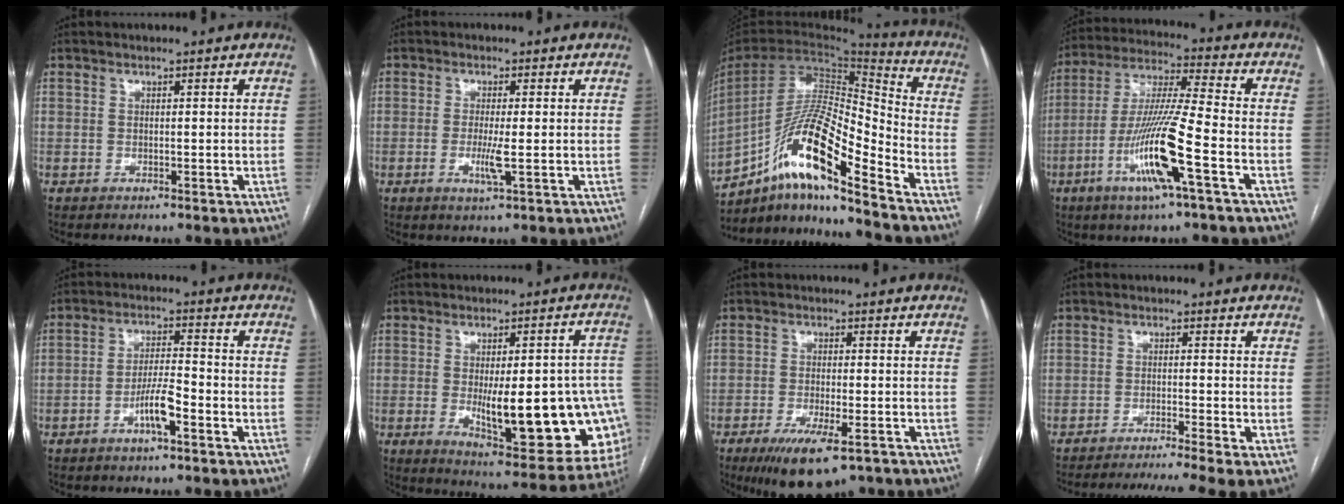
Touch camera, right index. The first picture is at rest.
{"total": 3.5, "force": [-0.7, 0.0, 3.4], "torque": [-0.069, -0.008, -0.013]}
{"total": 18.3, "force": [-11.8, 1.9, 13.9], "torque": [-0.283, 0.000, -0.215]}
{"total": 14.6, "force": [-5.6, -0.3, 13.5], "torque": [-0.273, -0.012, -0.111]}
{"total": 5.6, "force": [-2.7, 0.7, 4.8], "torque": [-0.095, 0.005, -0.051]}
{"total": 22.7, "force": [-4.1, 6.6, 21.3], "torque": [-0.198, 0.010, -0.028]}
{"total": 10.5, "force": [-6.9, 2.7, 7.4], "torque": [-0.122, -0.021, -0.107]}
{"total": 11.3, "force": [-9.6, -2.2, 5.4], "torque": [-0.068, -0.017, -0.143]}